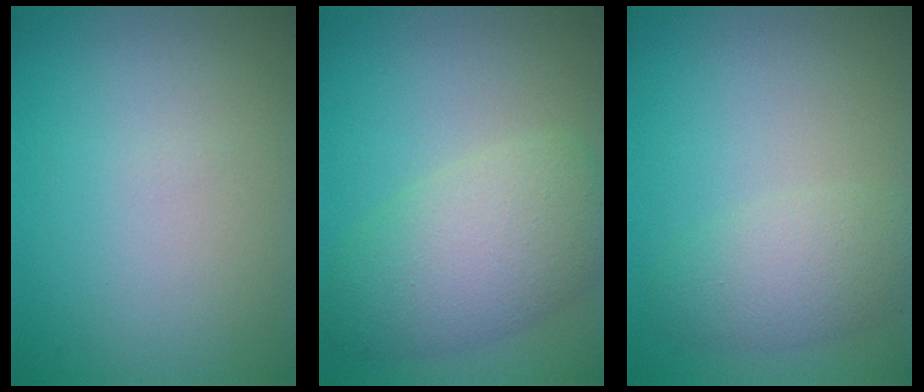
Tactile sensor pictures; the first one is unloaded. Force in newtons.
{"total": 6.4, "press": 6.4, "slide": 0.3}
{"total": 3.5, "press": 3.4, "slide": 0.2}